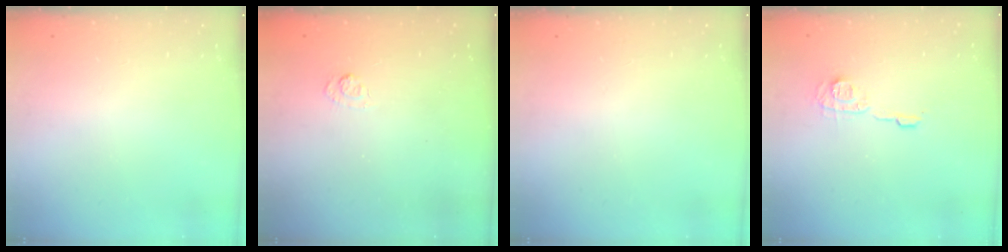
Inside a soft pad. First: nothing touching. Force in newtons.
{"total": 2.7, "press": 2.3, "slide": 1.5}
{"total": 0.0}
{"total": 6.8, "press": 6.8, "slide": 0.2}